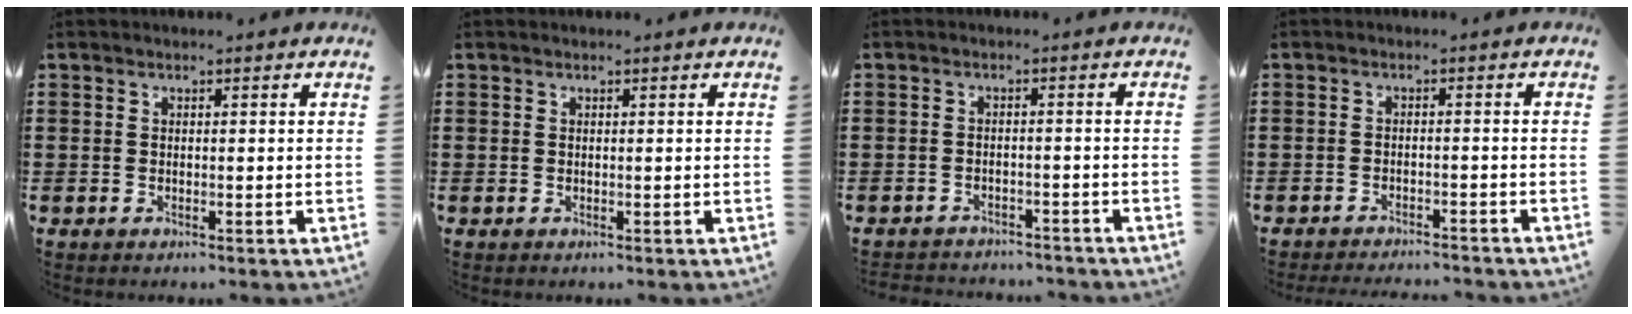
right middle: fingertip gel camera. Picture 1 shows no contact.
{"total": 0.0}
{"total": 2.2, "force": [-2.2, 0.3, -0.1], "torque": [-0.006, -0.001, -0.047]}
{"total": 2.1, "force": [-2.1, 0.0, 0.2], "torque": [-0.007, 0.002, -0.044]}